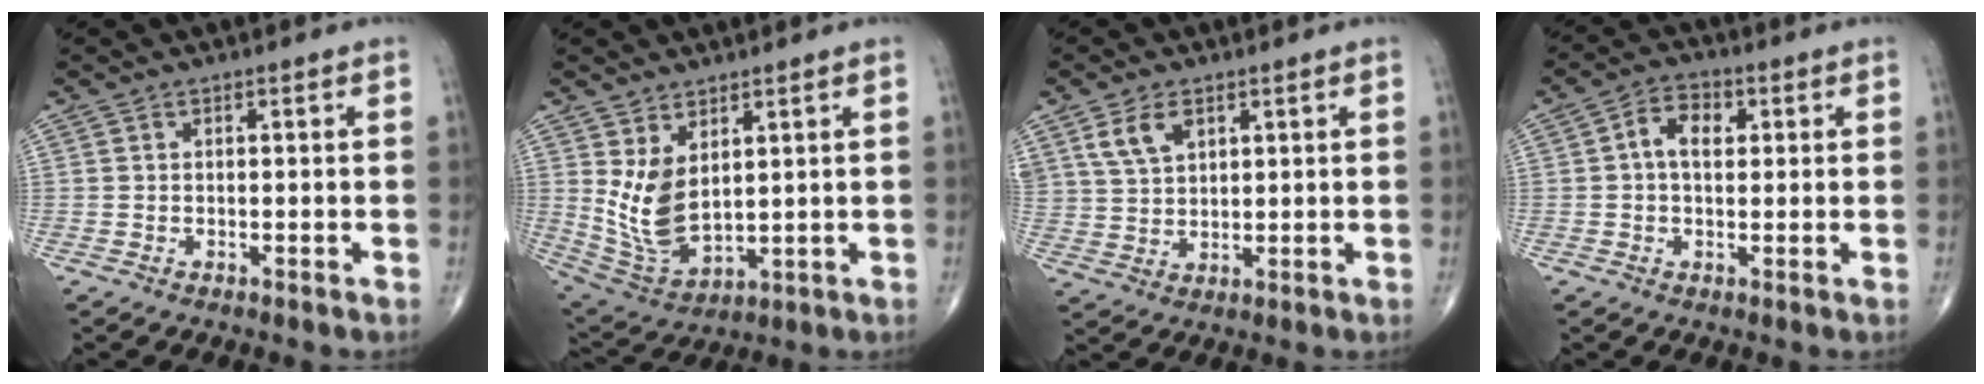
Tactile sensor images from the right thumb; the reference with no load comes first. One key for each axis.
{"total": 10.0, "fx": 3.0, "fy": 5.5, "fz": 7.8, "tx": -0.143, "ty": -0.028, "tz": 0.079}
{"total": 6.4, "fx": 3.3, "fy": 4.0, "fz": 3.7, "tx": -0.062, "ty": -0.012, "tz": 0.070}
{"total": 6.0, "fx": 1.1, "fy": 4.0, "fz": 4.4, "tx": -0.066, "ty": 0.014, "tz": 0.012}